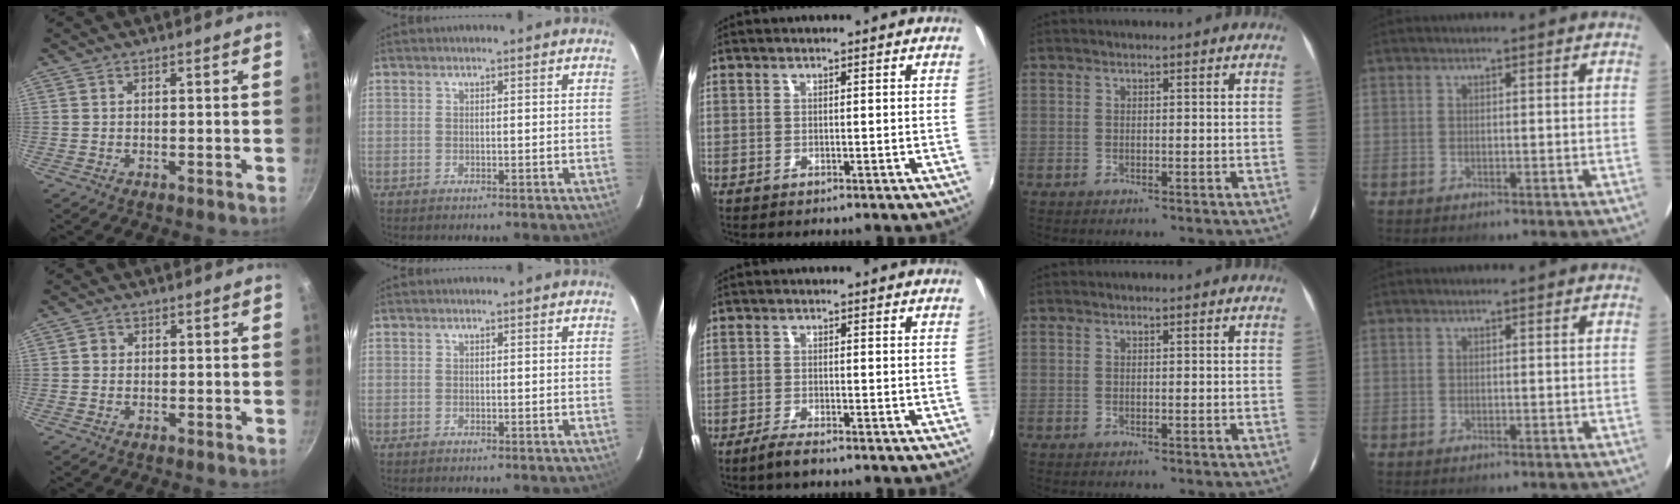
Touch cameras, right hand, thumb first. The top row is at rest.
{"thumb": {"total": 1.2, "force": [0.0, 1.1, 0.3], "torque": [-0.001, 0.003, -0.003]}, "middle": {"total": 2.7, "force": [-2.2, 0.2, 1.6], "torque": [-0.048, -0.005, -0.046]}}